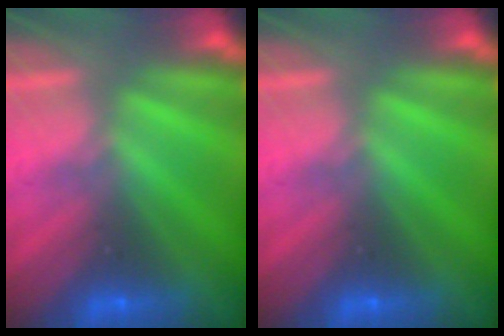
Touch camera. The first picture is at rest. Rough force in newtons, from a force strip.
{"total": 0.0}